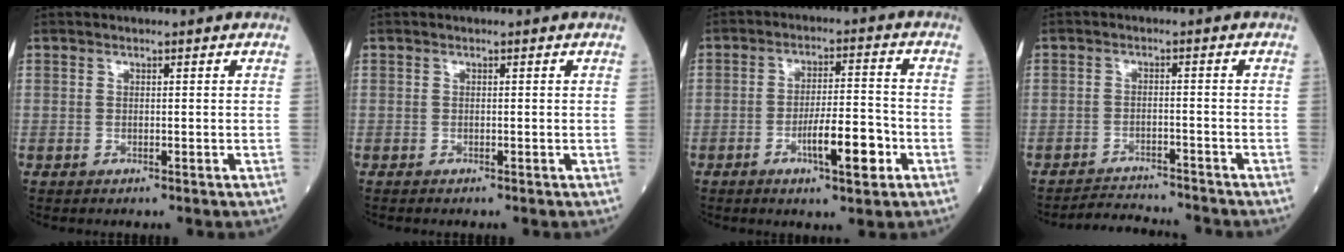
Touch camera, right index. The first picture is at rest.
{"total": 0.0}
{"total": 9.5, "force": [-3.9, 1.7, 8.5], "torque": [-0.145, 0.002, -0.062]}
{"total": 6.0, "force": [-6.0, -0.1, 0.3], "torque": [-0.004, 0.002, -0.099]}